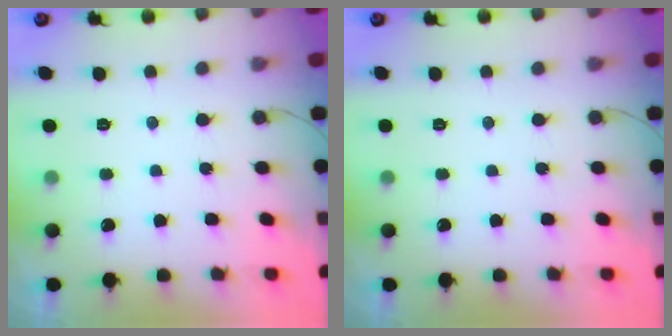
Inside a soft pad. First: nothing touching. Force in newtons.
{"total": 0.0}